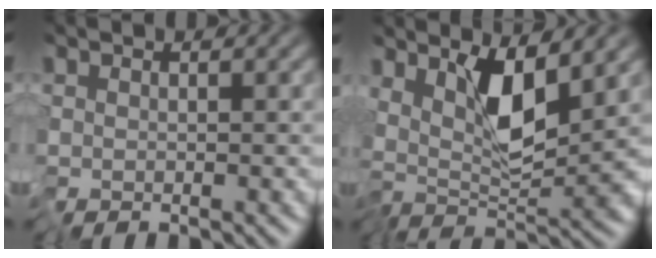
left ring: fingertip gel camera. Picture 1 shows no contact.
{"total": 5.4, "force": [2.0, 1.0, 4.9], "torque": [-0.087, -0.019, 0.035]}